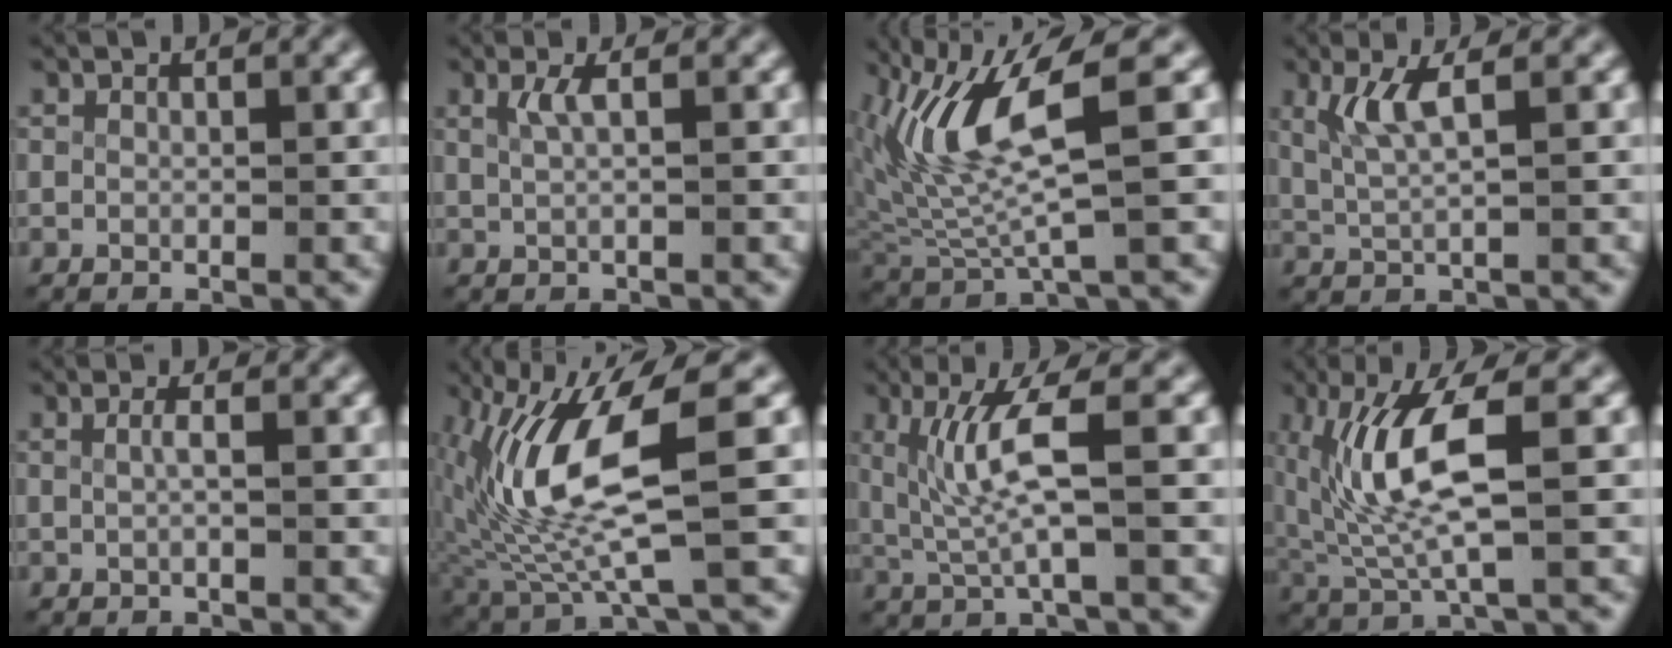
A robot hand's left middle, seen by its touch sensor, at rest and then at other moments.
{"total": 1.5, "force": [0.5, 0.0, 1.5], "torque": [-0.031, -0.003, 0.014]}
{"total": 7.1, "force": [1.4, 3.1, 6.3], "torque": [-0.139, -0.003, 0.029]}
{"total": 2.8, "force": [1.0, 0.6, 2.6], "torque": [-0.067, -0.006, 0.028]}
{"total": 1.0, "force": [-0.1, -0.3, 0.9], "torque": [-0.023, -0.004, 0.002]}
{"total": 9.3, "force": [0.3, 3.8, 8.5], "torque": [-0.183, -0.013, 0.019]}
{"total": 4.6, "force": [0.5, 1.0, 4.5], "torque": [-0.098, 0.001, 0.014]}
{"total": 6.1, "force": [0.2, 2.0, 5.7], "torque": [-0.134, -0.002, 0.017]}